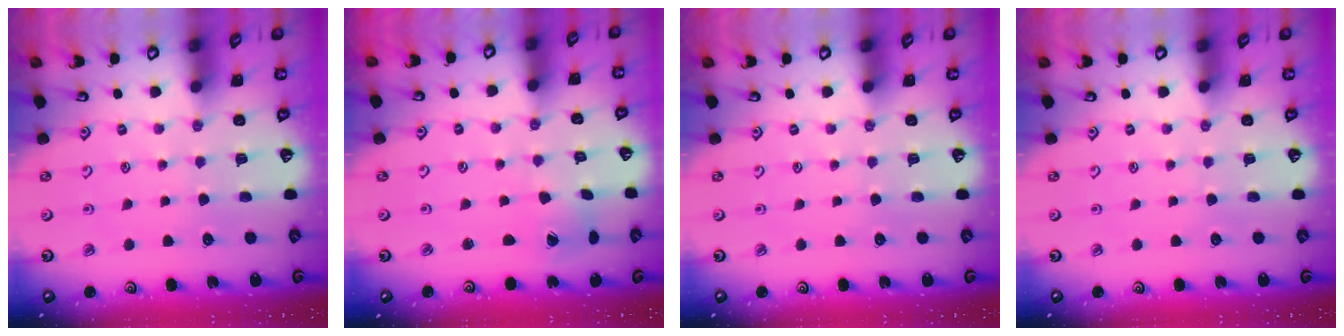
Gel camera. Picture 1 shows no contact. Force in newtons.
{"total": 3.0, "press": 3.0, "slide": 0.2}
{"total": 0.0}
{"total": 0.0}